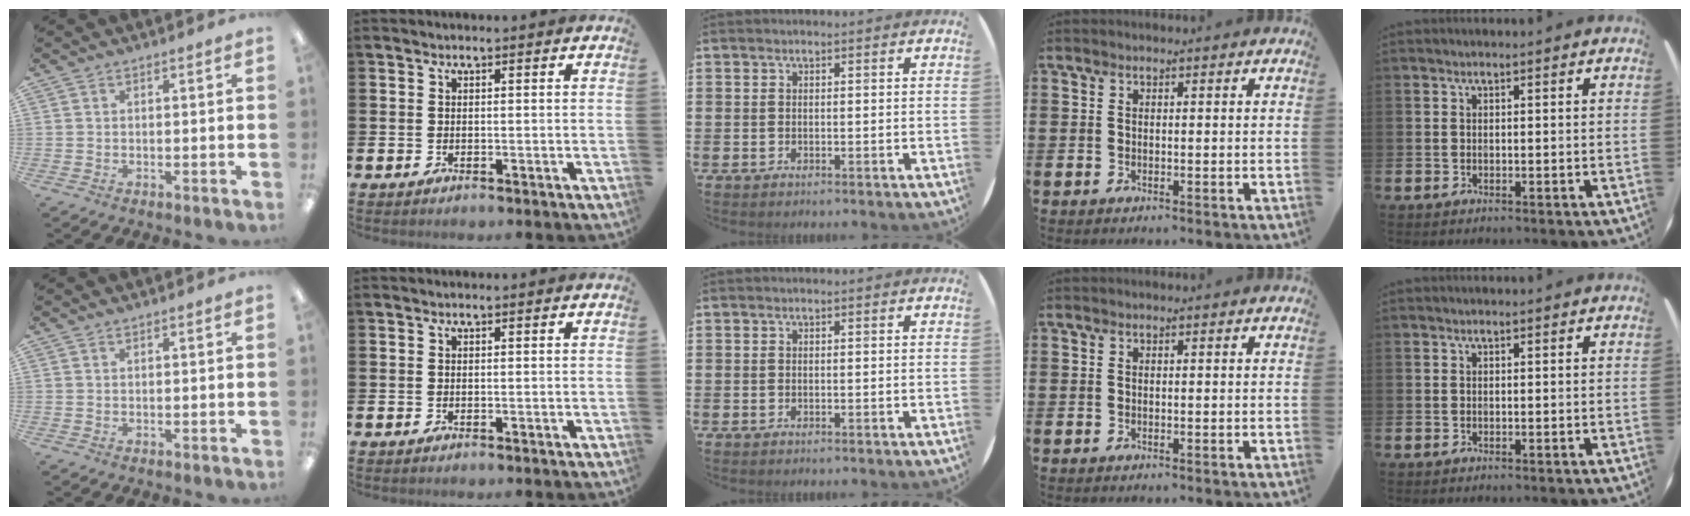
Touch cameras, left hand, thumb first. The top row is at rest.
{"thumb": {"total": 0.6, "force": [0.5, 0.1, 0.3], "torque": [-0.006, 0.001, 0.008]}}